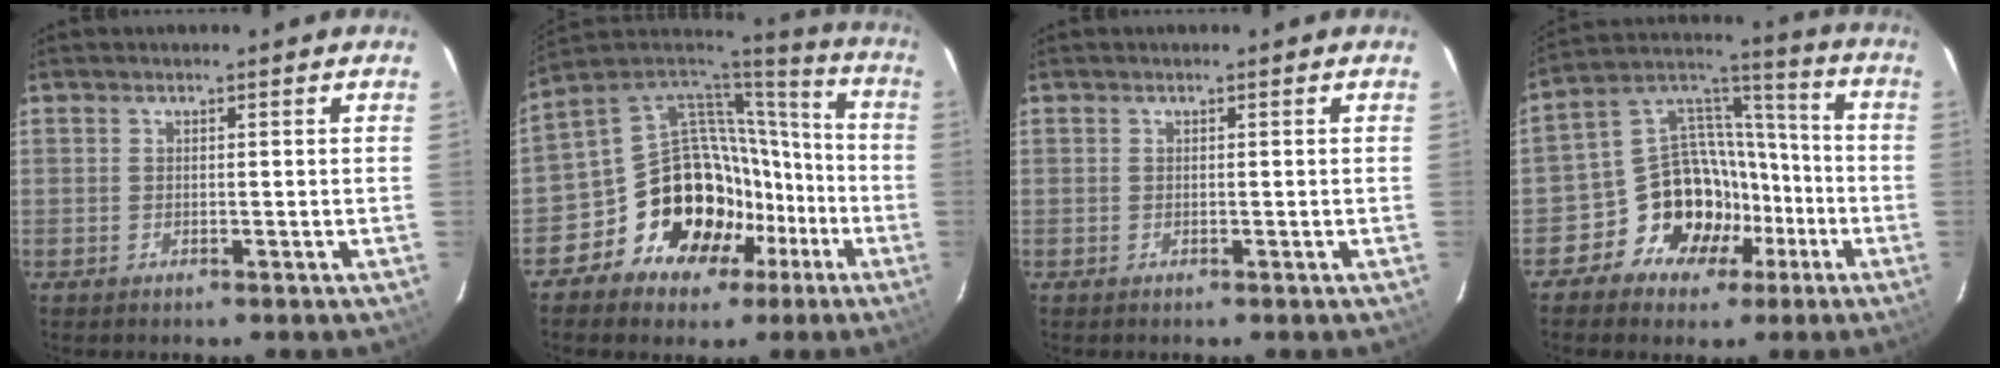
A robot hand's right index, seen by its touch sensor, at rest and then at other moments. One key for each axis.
{"total": 20.6, "fx": -8.4, "fy": 16.9, "fz": 8.4, "tx": -0.179, "ty": 0.068, "tz": -0.111}
{"total": 0.0}
{"total": 14.1, "fx": -6.6, "fy": 11.7, "fz": 4.3, "tx": -0.095, "ty": 0.055, "tz": -0.096}